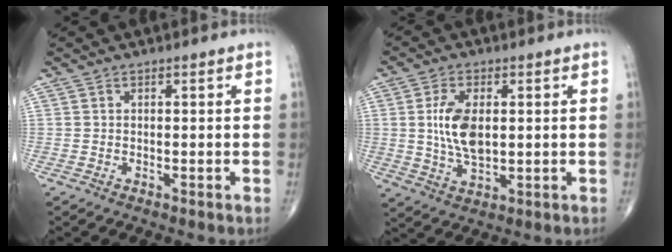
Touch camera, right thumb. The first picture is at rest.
{"total": 8.8, "force": [1.1, 4.6, 7.4], "torque": [-0.144, -0.008, 0.026]}